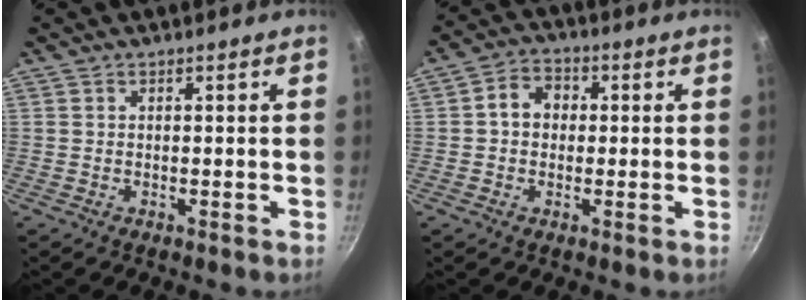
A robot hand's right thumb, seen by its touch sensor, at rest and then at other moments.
{"total": 5.8, "force": [0.4, 4.8, 3.2], "torque": [-0.026, 0.013, -0.005]}